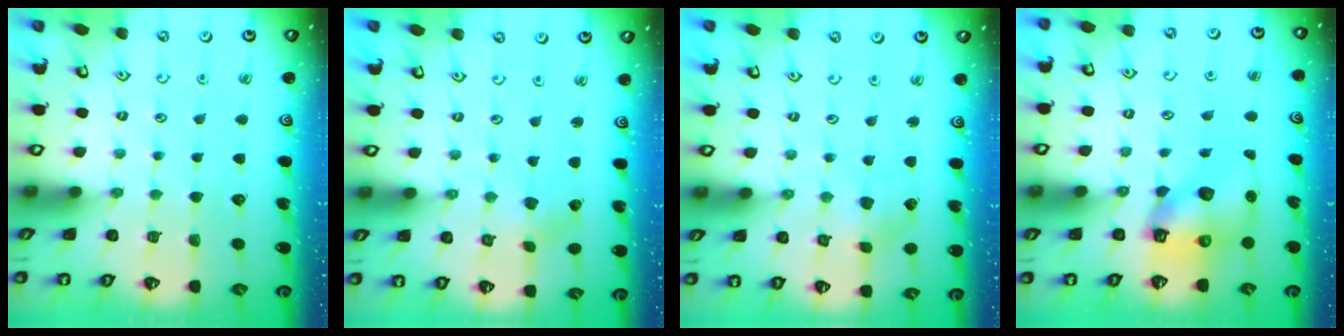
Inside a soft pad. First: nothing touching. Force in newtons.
{"total": 0.0}
{"total": 2.9, "press": 2.9, "slide": 0.2}
{"total": 8.8, "press": 8.7, "slide": 1.4}